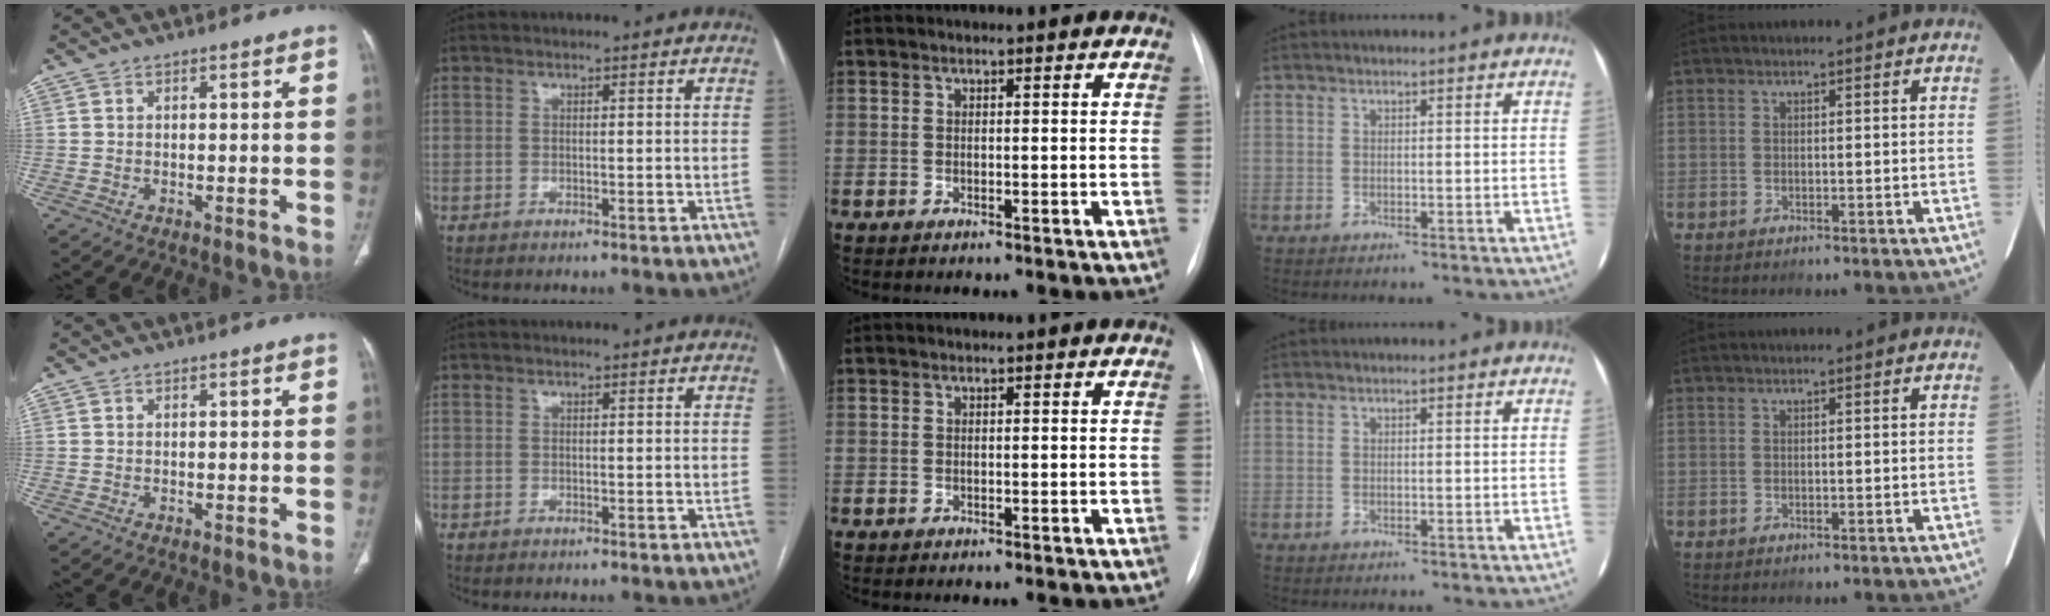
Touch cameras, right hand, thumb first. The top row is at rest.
{}